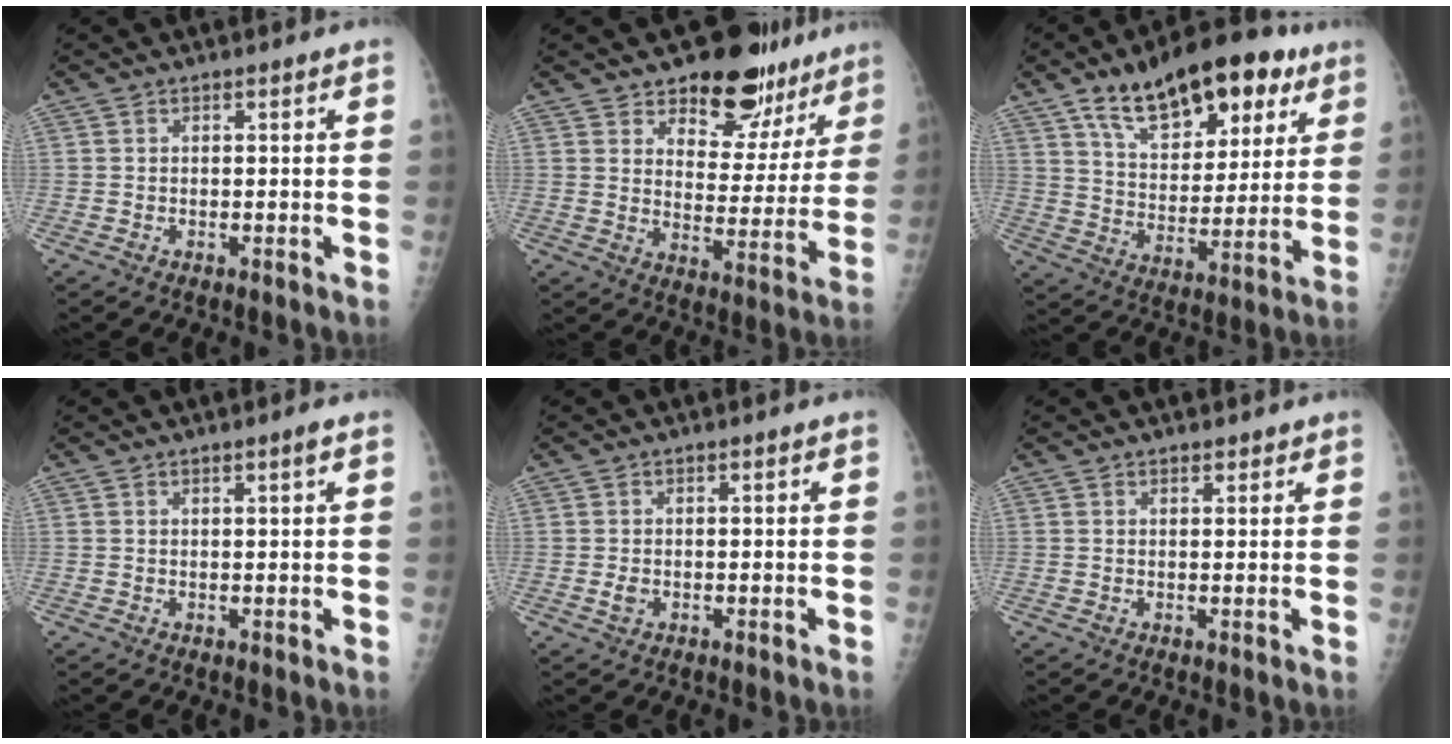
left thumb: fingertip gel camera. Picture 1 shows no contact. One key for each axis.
{"total": 17.0, "fx": 13.0, "fy": 8.9, "fz": 6.3, "tx": -0.025, "ty": -0.085, "tz": 0.166}
{"total": 21.5, "fx": 12.1, "fy": 10.8, "fz": 14.2, "tx": -0.178, "ty": -0.029, "tz": 0.197}
{"total": 1.3, "fx": 0.8, "fy": -0.1, "fz": 1.0, "tx": -0.015, "ty": -0.005, "tz": 0.014}
{"total": 1.4, "fx": -0.1, "fy": 1.0, "fz": 0.9, "tx": -0.016, "ty": -0.002, "tz": 0.000}
{"total": 1.6, "fx": 1.3, "fy": 0.8, "fz": 0.5, "tx": 0.001, "ty": -0.007, "tz": 0.015}